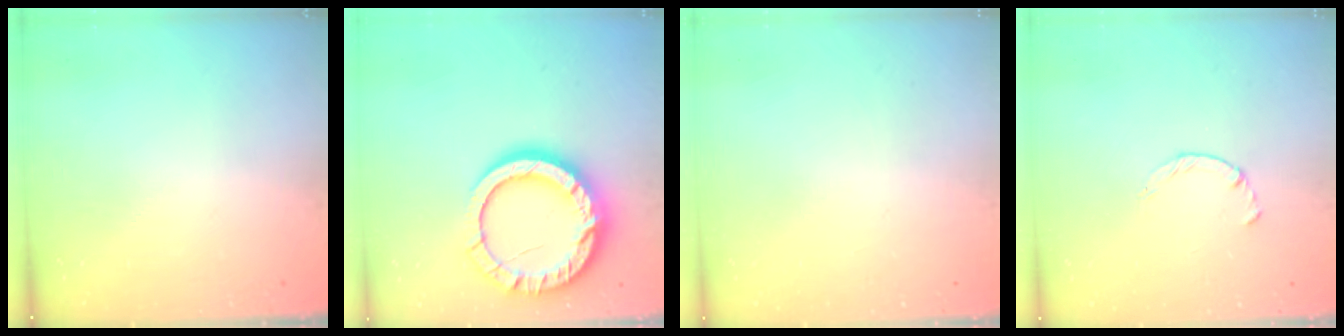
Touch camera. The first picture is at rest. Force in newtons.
{"total": 18.3, "press": 18.2, "slide": 1.7}
{"total": 2.4, "press": 2.4, "slide": 0.2}
{"total": 1.8, "press": 1.7, "slide": 0.3}